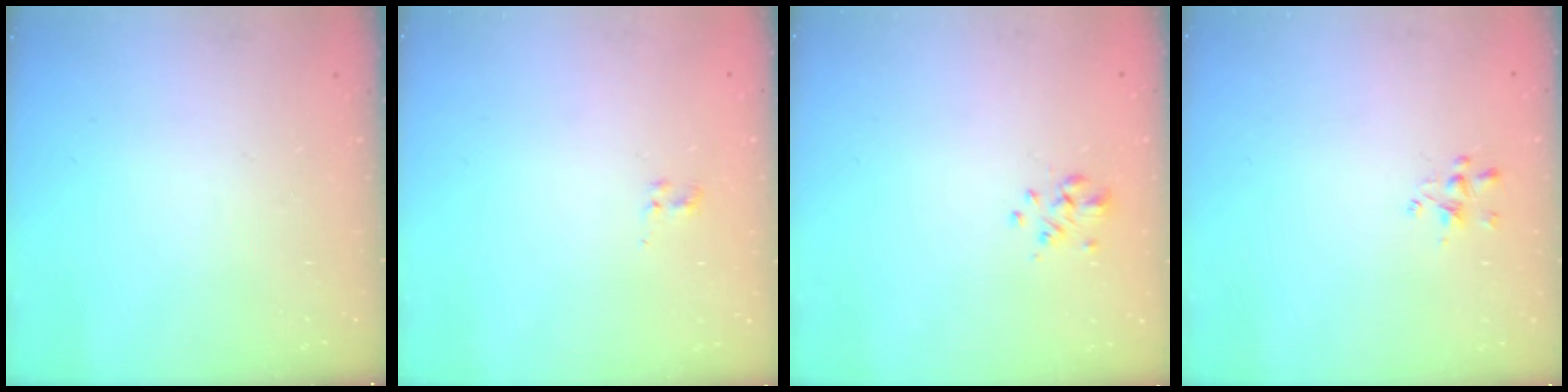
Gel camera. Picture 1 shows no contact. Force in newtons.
{"total": 1.5, "press": 1.3, "slide": 0.9}
{"total": 2.4, "press": 2.2, "slide": 1.1}
{"total": 1.2, "press": 1.1, "slide": 0.5}